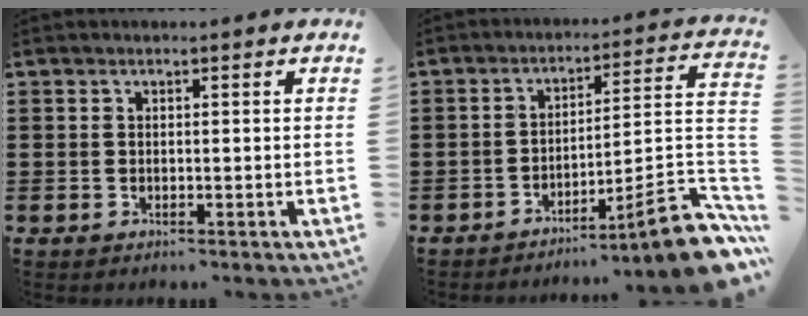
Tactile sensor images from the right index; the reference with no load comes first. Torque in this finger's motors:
{"motor_torque": [0.44, -0.34, 0.36, 0.06]}